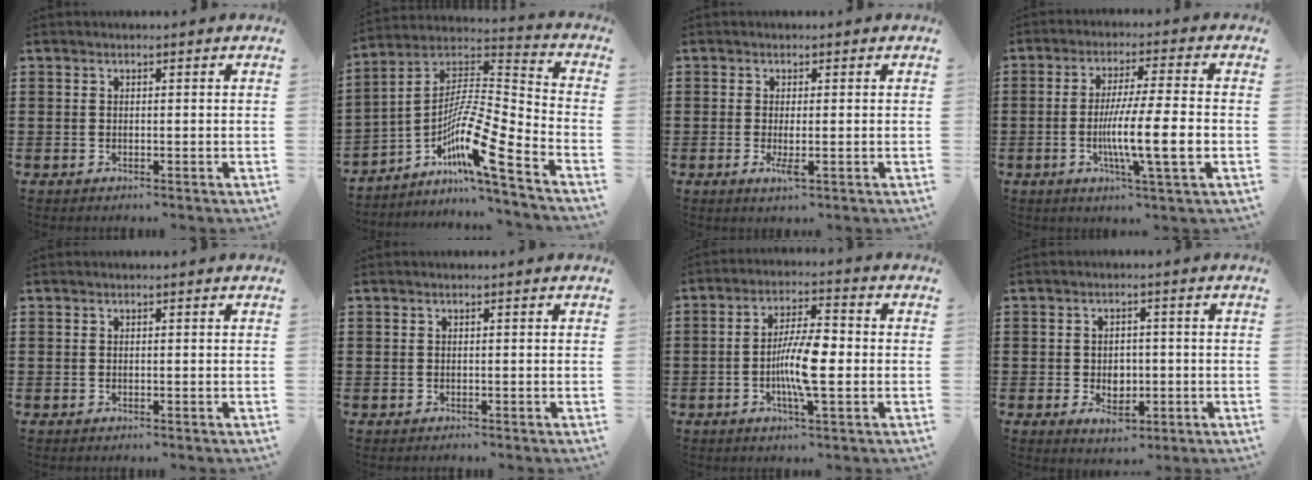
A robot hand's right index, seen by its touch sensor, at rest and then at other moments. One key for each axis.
{"total": 11.3, "fx": -6.5, "fy": 0.9, "fz": 9.2, "tx": -0.185, "ty": -0.026, "tz": -0.134}
{"total": 2.4, "fx": -0.7, "fy": 0.3, "fz": 2.2, "tx": -0.052, "ty": -0.012, "tz": -0.016}
{"total": 10.6, "fx": -2.3, "fy": 0.7, "fz": 10.3, "tx": -0.186, "ty": -0.012, "tz": -0.043}
{"total": 0.0}
{"total": 0.0}
{"total": 8.4, "fx": -1.5, "fy": 1.8, "fz": 8.1, "tx": -0.159, "ty": -0.003, "tz": -0.032}
{"total": 3.7, "fx": -1.0, "fy": 2.8, "fz": 2.3, "tx": -0.031, "ty": -0.002, "tz": -0.021}